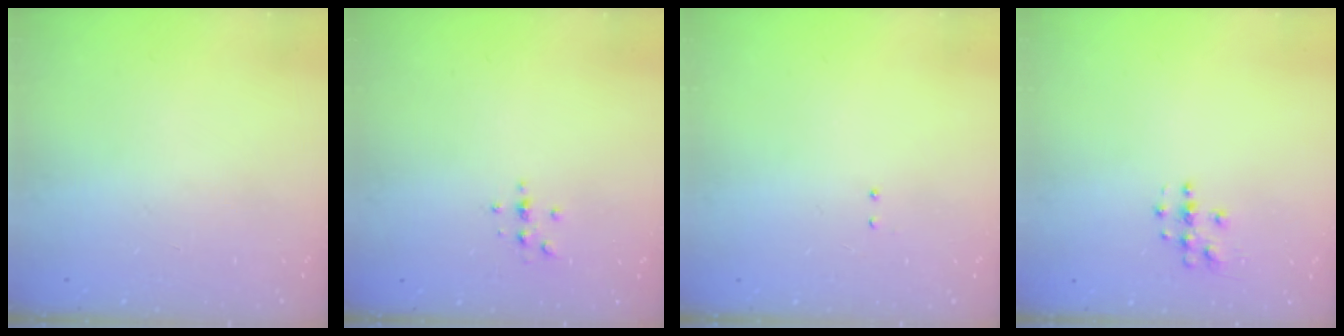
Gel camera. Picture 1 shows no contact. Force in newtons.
{"total": 2.2, "press": 2.1, "slide": 0.2}
{"total": 2.1, "press": 2.0, "slide": 0.6}
{"total": 3.8, "press": 3.8, "slide": 0.2}